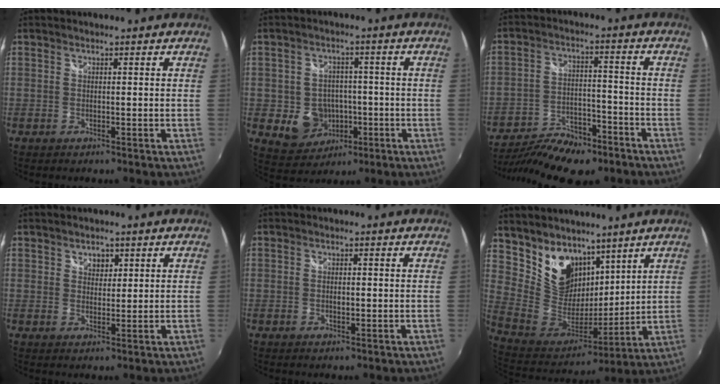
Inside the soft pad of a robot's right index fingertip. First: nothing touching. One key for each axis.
{"total": 8.3, "fx": -2.3, "fy": 7.4, "fz": 3.2, "tx": -0.085, "ty": 0.009, "tz": -0.016}
{"total": 16.7, "fx": -12.8, "fy": 6.8, "fz": 8.3, "tx": -0.181, "ty": -0.023, "tz": -0.200}
{"total": 2.5, "fx": 1.3, "fy": 1.9, "fz": 0.9, "tx": -0.008, "ty": 0.005, "tz": 0.022}
{"total": 1.4, "fx": -0.1, "fy": 0.6, "fz": 1.2, "tx": -0.021, "ty": -0.001, "tz": -0.003}
{"total": 16.0, "fx": 10.6, "fy": 10.8, "fz": 5.3, "tx": -0.127, "ty": 0.010, "tz": 0.216}